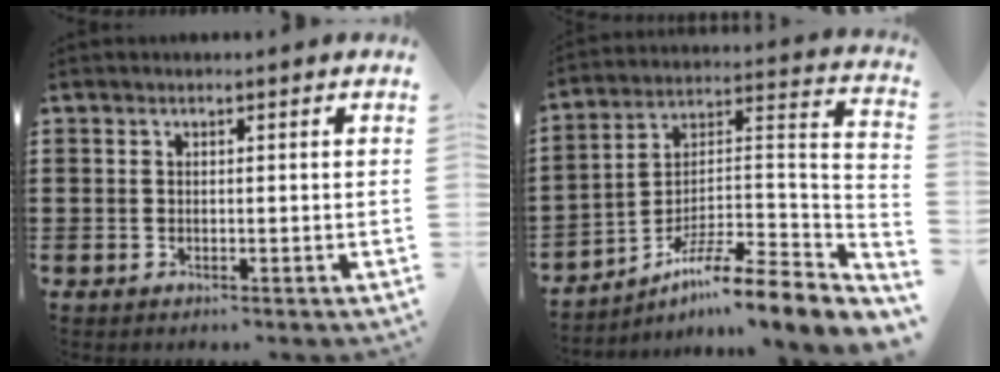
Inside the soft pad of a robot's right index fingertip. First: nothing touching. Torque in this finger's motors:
{"motor_torque": [1.19, 0.65, 0.20, 0.07]}